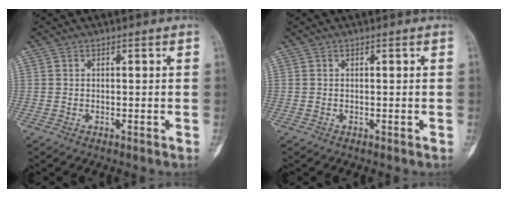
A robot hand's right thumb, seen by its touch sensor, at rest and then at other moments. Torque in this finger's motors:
{"motor_torque": [0.00, 0.00, 0.03, -0.01, 0.00]}